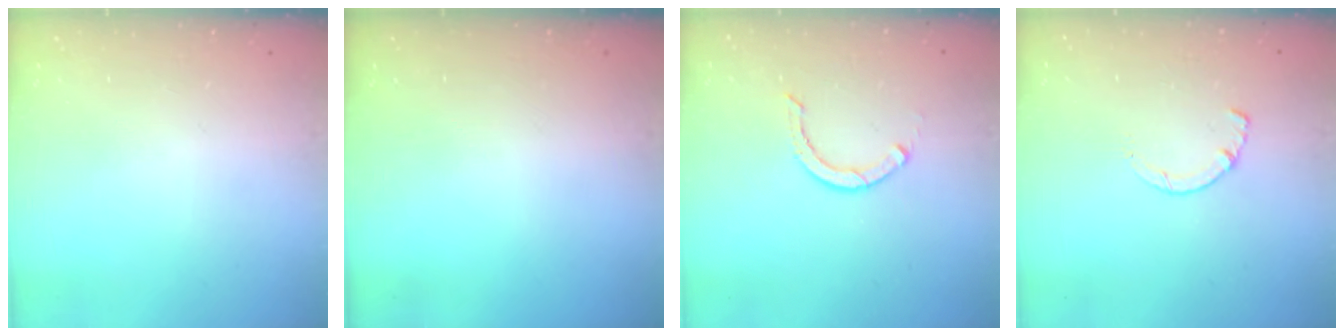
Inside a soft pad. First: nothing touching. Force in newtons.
{"total": 0.0}
{"total": 2.6, "press": 2.6, "slide": 0.1}
{"total": 1.4, "press": 1.4, "slide": 0.3}